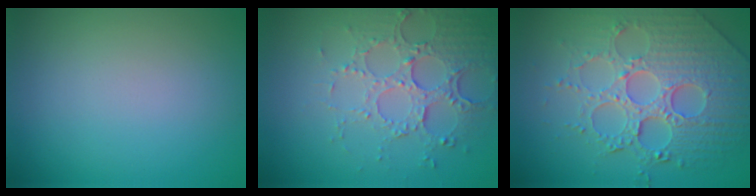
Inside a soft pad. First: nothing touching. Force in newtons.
{"total": 5.1, "press": 3.7, "slide": 3.5}
{"total": 8.2, "press": 6.0, "slide": 5.5}